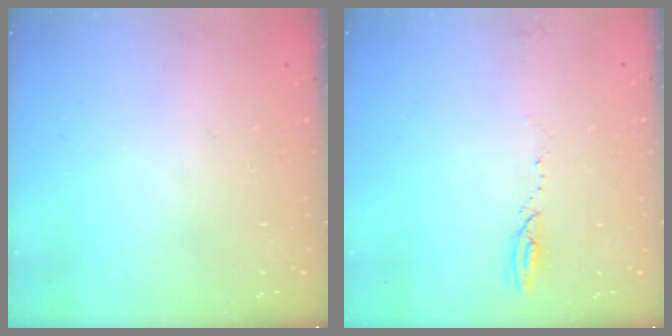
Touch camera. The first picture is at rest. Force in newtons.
{"total": 2.5, "press": 2.5, "slide": 0.2}